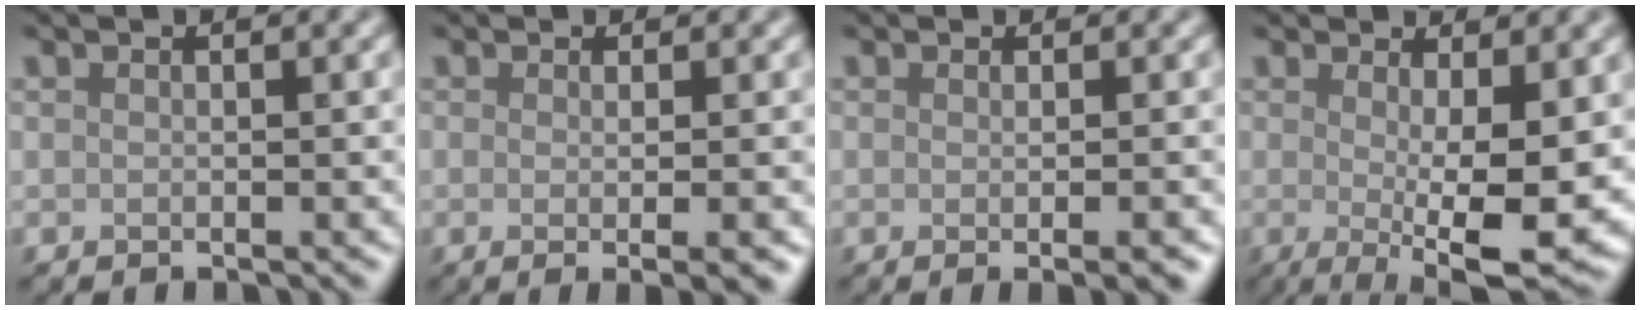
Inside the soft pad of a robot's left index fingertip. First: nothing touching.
{"total": 3.6, "force": [-0.5, 1.0, 3.5], "torque": [-0.032, 0.002, -0.011]}
{"total": 3.2, "force": [-0.5, 1.0, 3.0], "torque": [-0.020, 0.002, -0.006]}
{"total": 8.7, "force": [-0.4, 2.2, 8.4], "torque": [-0.121, -0.019, -0.001]}